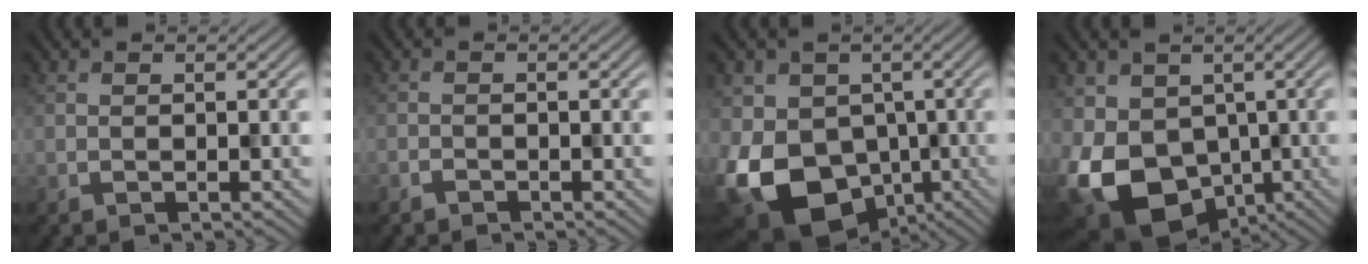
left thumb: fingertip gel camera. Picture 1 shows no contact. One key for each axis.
{"total": 0.9, "fx": -0.9, "fy": 0.2, "fz": -0.2, "tx": 0.003, "ty": -0.002, "tz": -0.016}
{"total": 14.0, "fx": -5.1, "fy": 10.7, "fz": 7.5, "tx": -0.157, "ty": -0.026, "tz": -0.076}
{"total": 13.0, "fx": -4.0, "fy": 9.7, "fz": 7.6, "tx": -0.154, "ty": -0.024, "tz": -0.054}